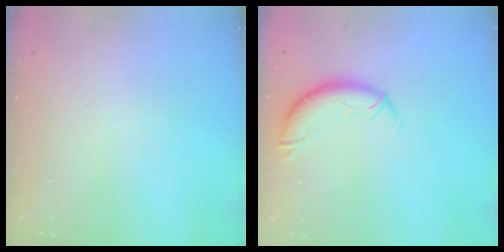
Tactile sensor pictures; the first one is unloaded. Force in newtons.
{"total": 9.9, "press": 9.9, "slide": 1.3}